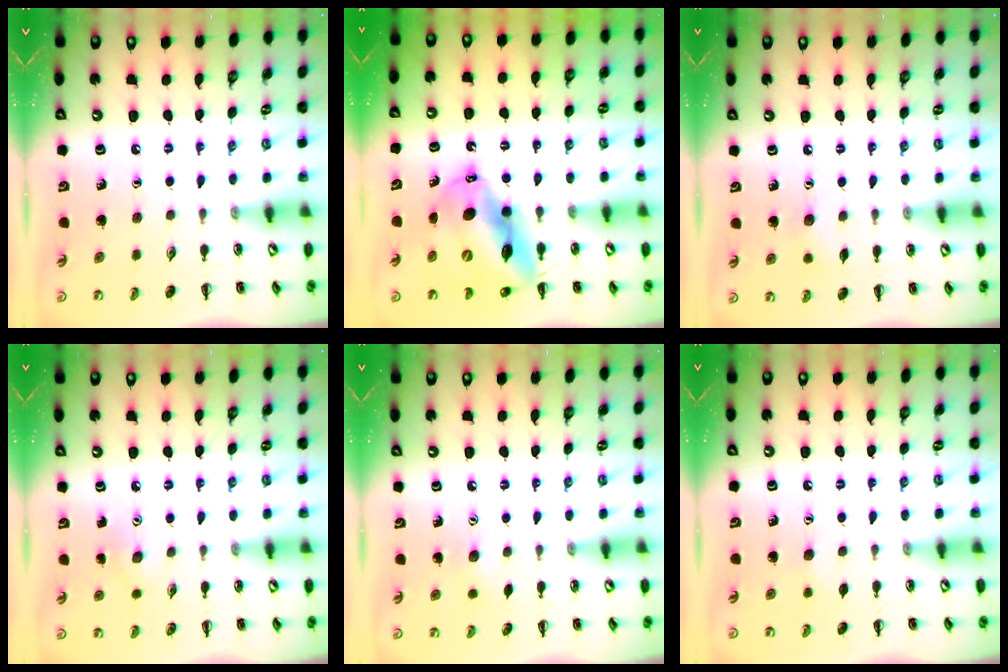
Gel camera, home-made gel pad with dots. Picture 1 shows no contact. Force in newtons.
{"total": 16.1, "press": 15.4, "slide": 4.6}
{"total": 4.9, "press": 4.8, "slide": 1.1}
{"total": 5.2, "press": 5.0, "slide": 1.3}
{"total": 3.0, "press": 2.9, "slide": 0.6}
{"total": 4.0, "press": 3.9, "slide": 0.9}